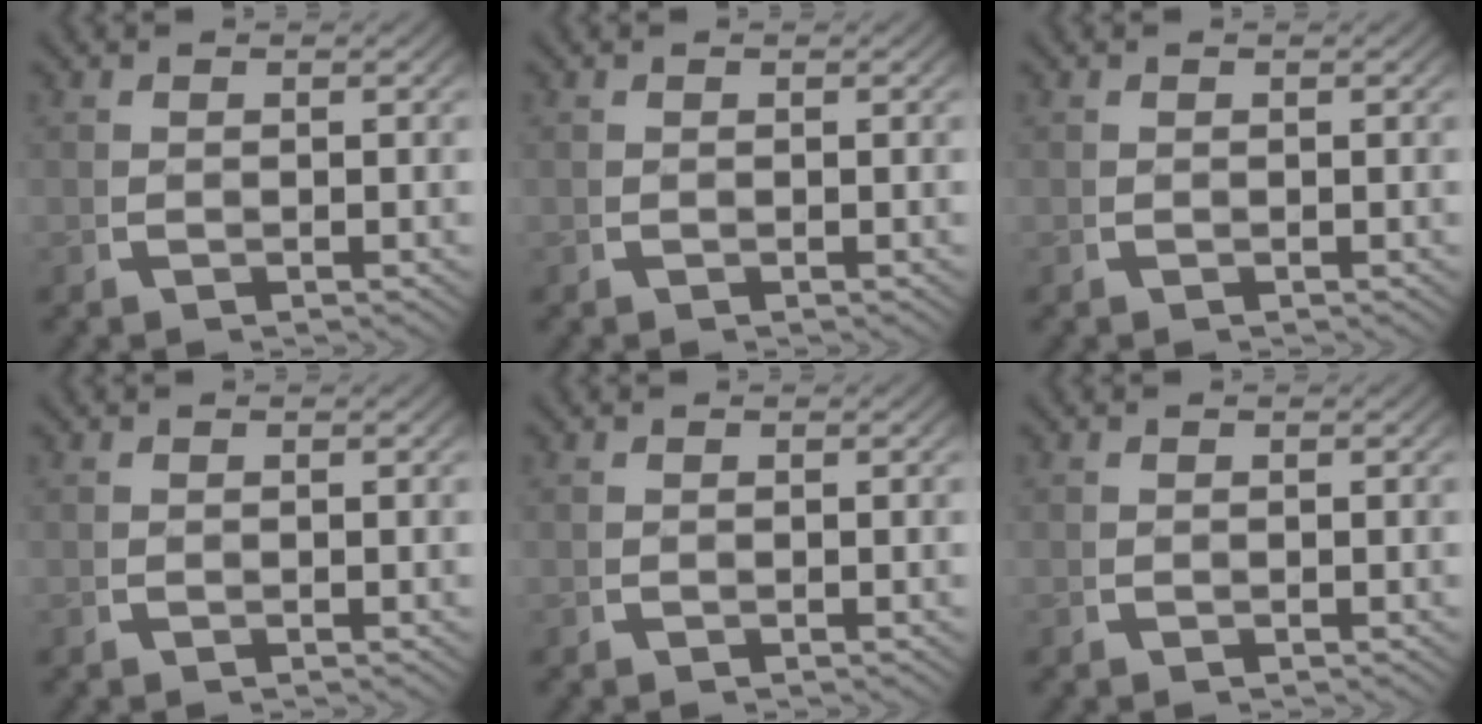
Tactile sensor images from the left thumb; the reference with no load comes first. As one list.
[{"total": 0.0}, {"total": 0.0}, {"total": 0.0}, {"total": 0.0}, {"total": 0.0}]